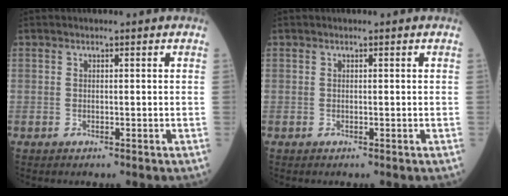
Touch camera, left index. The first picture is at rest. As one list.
[{"total": 0.0}]